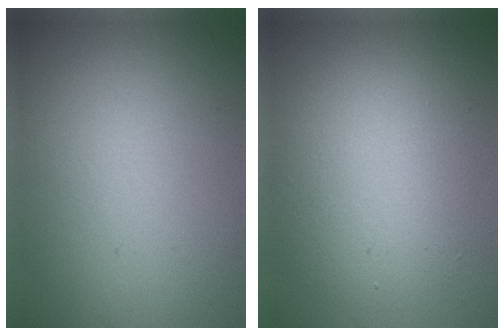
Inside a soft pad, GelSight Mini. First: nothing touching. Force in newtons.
{"total": 5.3, "press": 5.3, "slide": 0.2}